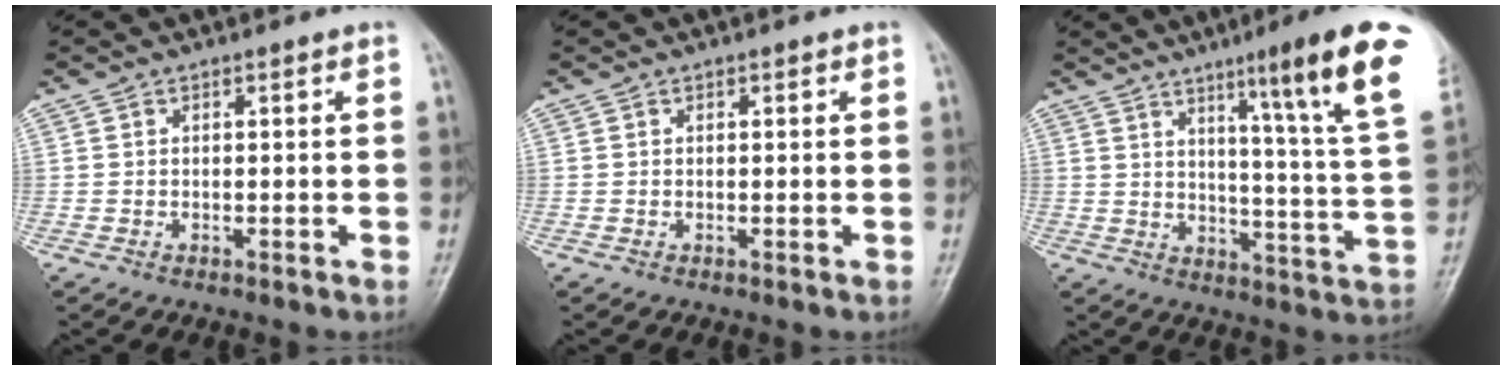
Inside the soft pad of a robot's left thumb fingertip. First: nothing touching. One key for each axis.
{"total": 0.5, "fx": 0.2, "fy": 0.4, "fz": 0.3, "tx": 0.000, "ty": 0.000, "tz": 0.001}
{"total": 19.5, "fx": 10.2, "fy": 0.9, "fz": 16.6, "tx": -0.208, "ty": -0.050, "tz": 0.140}